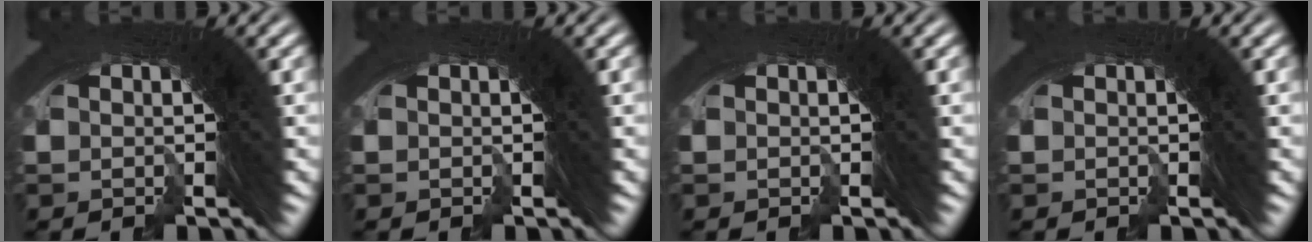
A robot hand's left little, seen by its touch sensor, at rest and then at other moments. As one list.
[{"total": 0.0}, {"total": 0.0}, {"total": 0.0}]